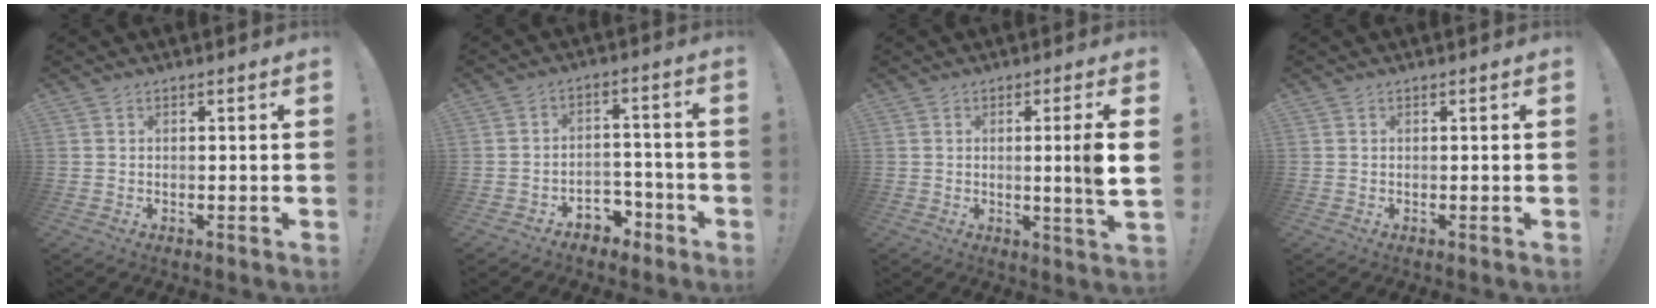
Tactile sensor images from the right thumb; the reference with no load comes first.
{"total": 6.2, "force": [-3.8, 4.3, 2.2], "torque": [-0.024, 0.032, -0.063]}
{"total": 7.2, "force": [0.4, -0.9, 7.2], "torque": [-0.107, -0.012, -0.001]}
{"total": 0.0}